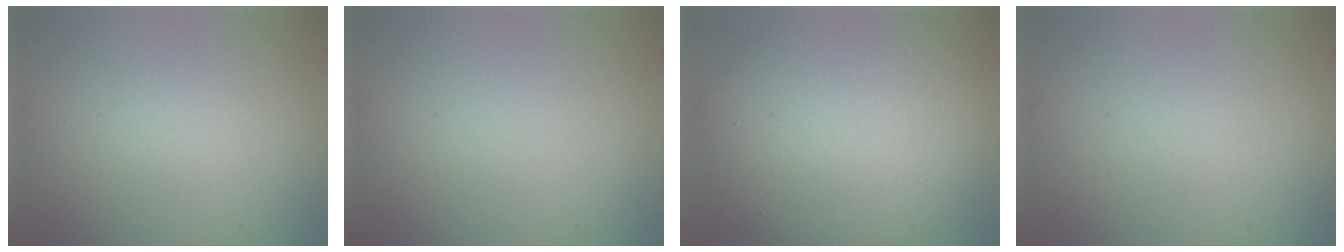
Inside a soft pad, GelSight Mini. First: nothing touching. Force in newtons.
{"total": 0.0}
{"total": 9.5, "press": 9.5, "slide": 0.3}
{"total": 0.0}